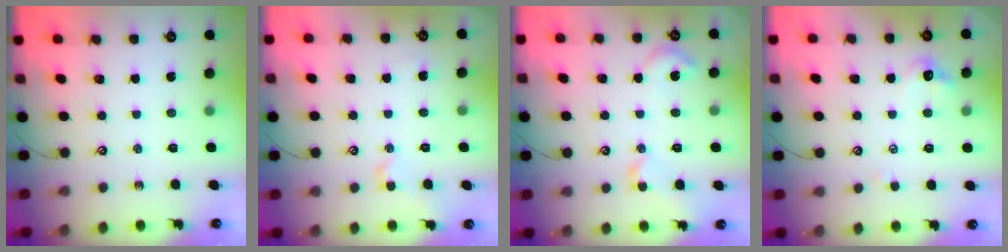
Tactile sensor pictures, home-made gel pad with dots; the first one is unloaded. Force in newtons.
{"total": 0.8, "press": 0.8, "slide": 0.2}
{"total": 5.1, "press": 5.0, "slide": 0.9}
{"total": 2.6, "press": 2.6, "slide": 0.6}